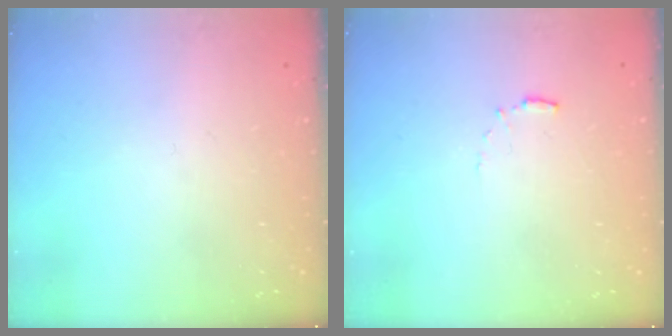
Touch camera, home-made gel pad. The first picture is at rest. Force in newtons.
{"total": 5.6, "press": 5.6, "slide": 0.5}